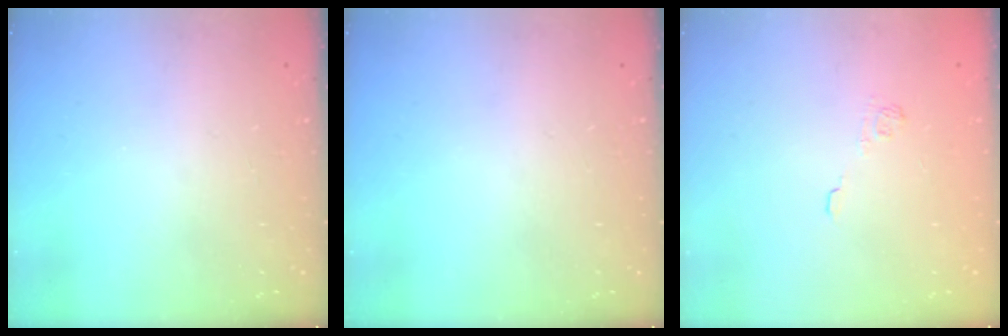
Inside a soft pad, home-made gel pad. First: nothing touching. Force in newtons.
{"total": 0.0}
{"total": 2.2, "press": 1.8, "slide": 1.3}